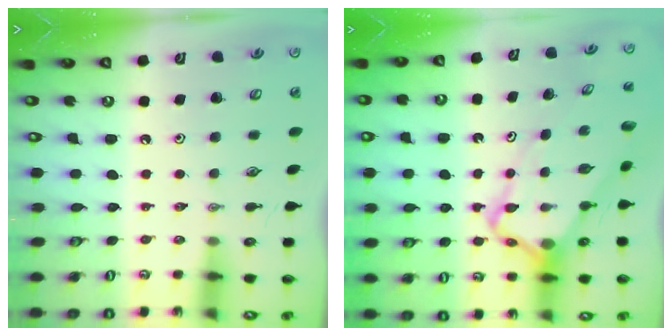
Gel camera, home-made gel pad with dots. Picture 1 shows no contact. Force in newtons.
{"total": 7.6, "press": 7.6, "slide": 0.5}